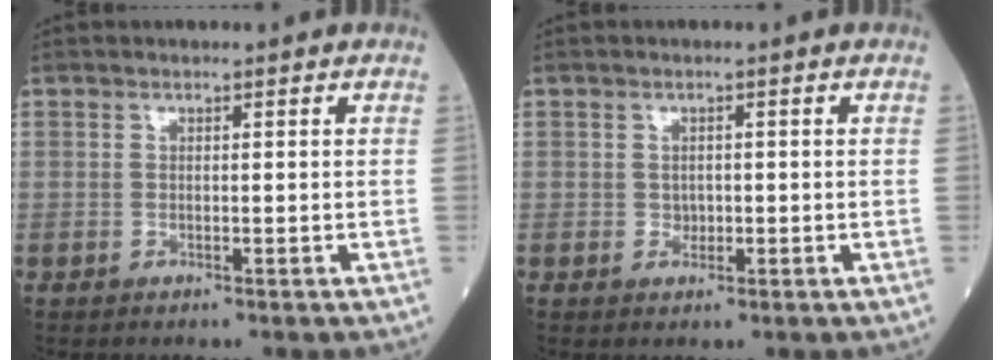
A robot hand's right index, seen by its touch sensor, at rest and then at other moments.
{"total": 1.2, "force": [-0.1, 1.1, 0.5], "torque": [-0.004, 0.002, 0.002]}